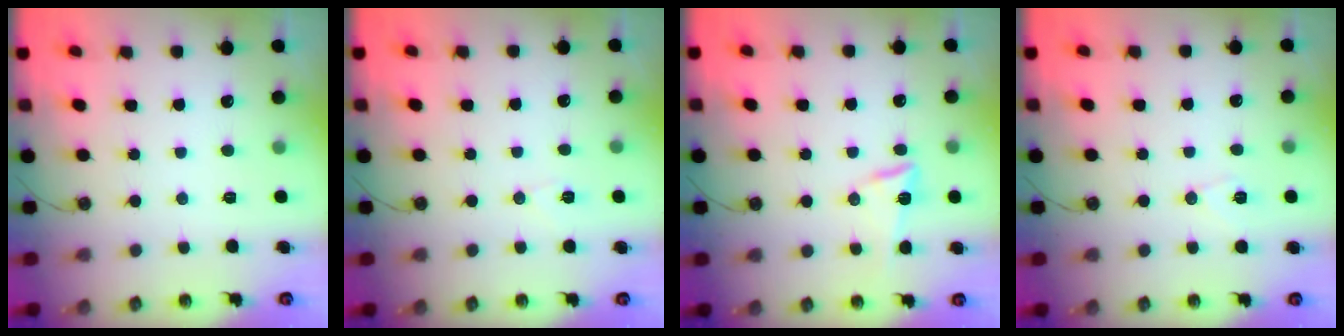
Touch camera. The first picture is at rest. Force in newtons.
{"total": 5.8, "press": 5.6, "slide": 1.5}
{"total": 7.9, "press": 7.6, "slide": 2.1}
{"total": 6.6, "press": 6.2, "slide": 2.4}